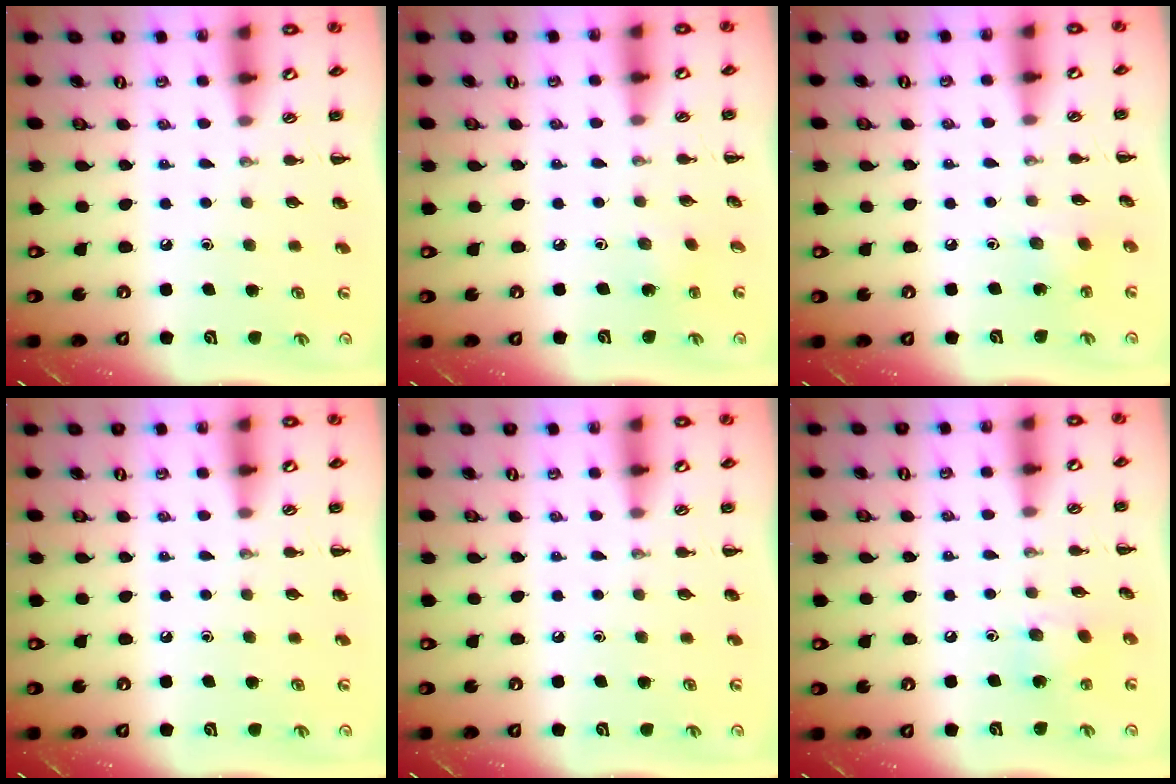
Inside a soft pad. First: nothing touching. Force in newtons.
{"total": 2.1, "press": 2.0, "slide": 0.8}
{"total": 4.3, "press": 4.1, "slide": 1.3}
{"total": 0.0}
{"total": 0.0}
{"total": 5.6, "press": 5.6, "slide": 0.6}